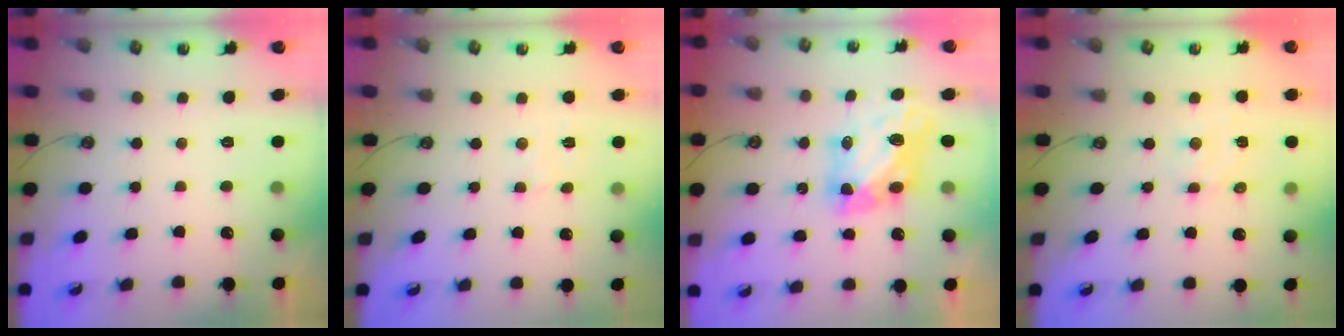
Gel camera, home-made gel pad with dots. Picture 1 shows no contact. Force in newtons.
{"total": 2.9, "press": 2.9, "slide": 0.4}
{"total": 8.1, "press": 8.1, "slide": 0.7}
{"total": 2.4, "press": 2.3, "slide": 0.6}